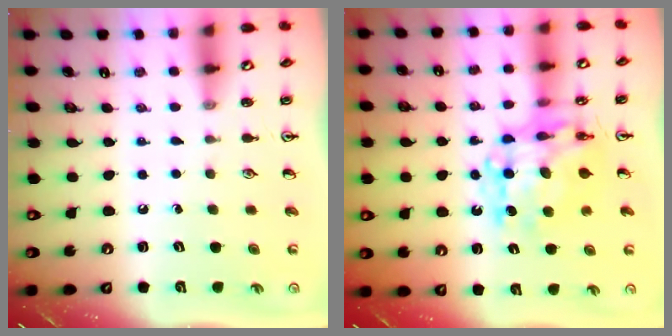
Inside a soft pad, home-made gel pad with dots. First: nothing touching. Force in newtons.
{"total": 12.3, "press": 12.2, "slide": 1.2}